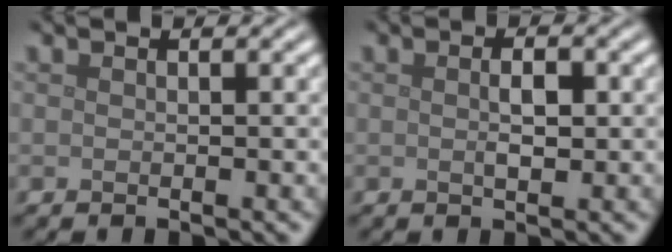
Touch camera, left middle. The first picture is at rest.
{"total": 1.8, "force": [0.1, 0.8, 1.6], "torque": [-0.030, 0.000, 0.001]}